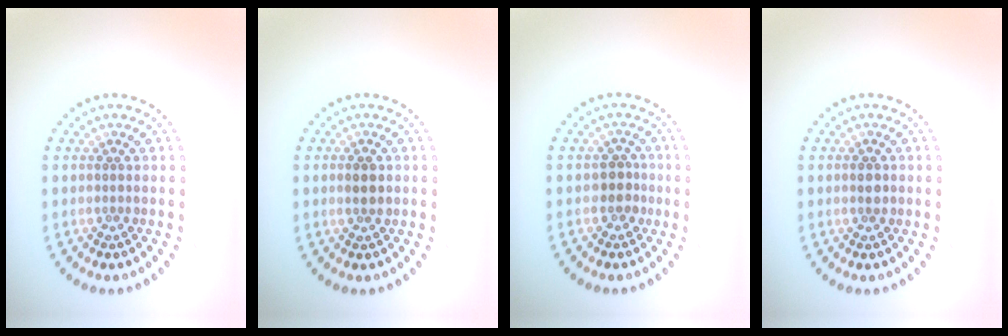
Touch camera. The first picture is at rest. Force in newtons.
{"total": 1.2, "press": 1.2, "slide": 0.0}
{"total": 1.7, "press": 1.4, "slide": 1.0}
{"total": 1.3, "press": 1.3, "slide": 0.0}